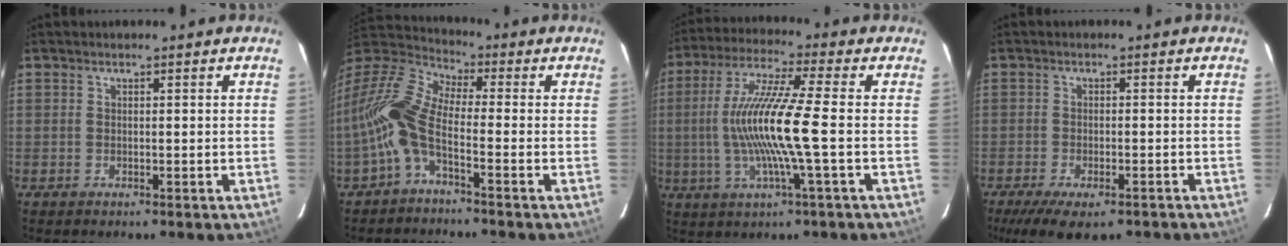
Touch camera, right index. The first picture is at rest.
{"total": 12.3, "force": [-3.7, 4.7, 10.8], "torque": [-0.222, 0.005, -0.082]}
{"total": 13.7, "force": [-1.5, -0.4, 13.6], "torque": [-0.267, -0.003, -0.027]}
{"total": 10.3, "force": [-7.5, 3.6, 6.2], "torque": [-0.135, -0.036, -0.116]}